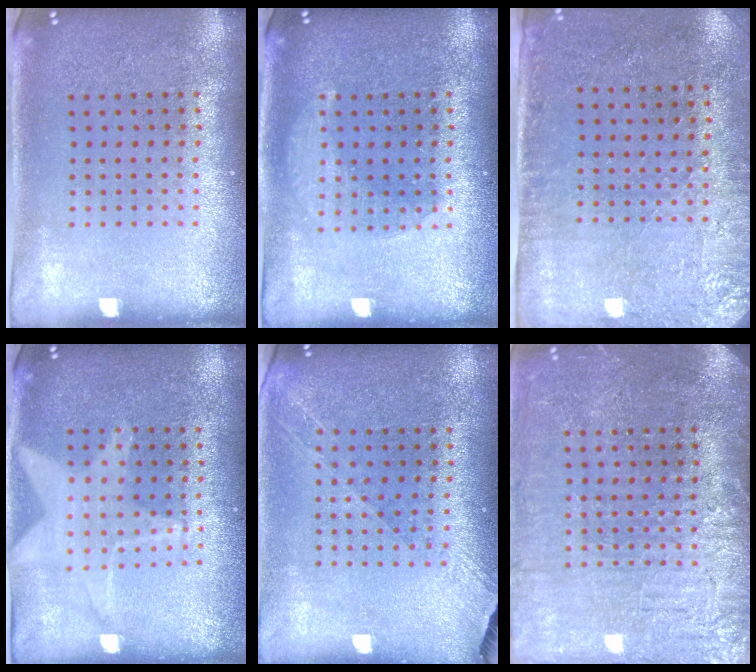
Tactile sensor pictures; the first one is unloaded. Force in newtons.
{"total": 1.8, "press": 1.8, "slide": 0.2}
{"total": 2.8, "press": 2.3, "slide": 1.6}
{"total": 1.1, "press": 1.1, "slide": 0.1}
{"total": 1.3, "press": 1.2, "slide": 0.5}
{"total": 4.0, "press": 3.6, "slide": 1.7}